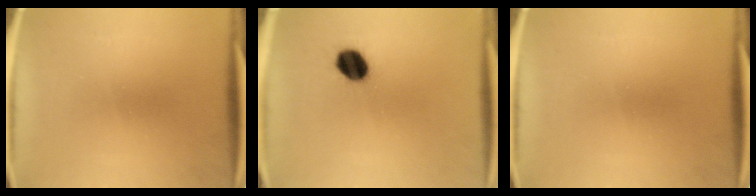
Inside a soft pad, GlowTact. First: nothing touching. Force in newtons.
{"total": 7.5}
{"total": 0.0}